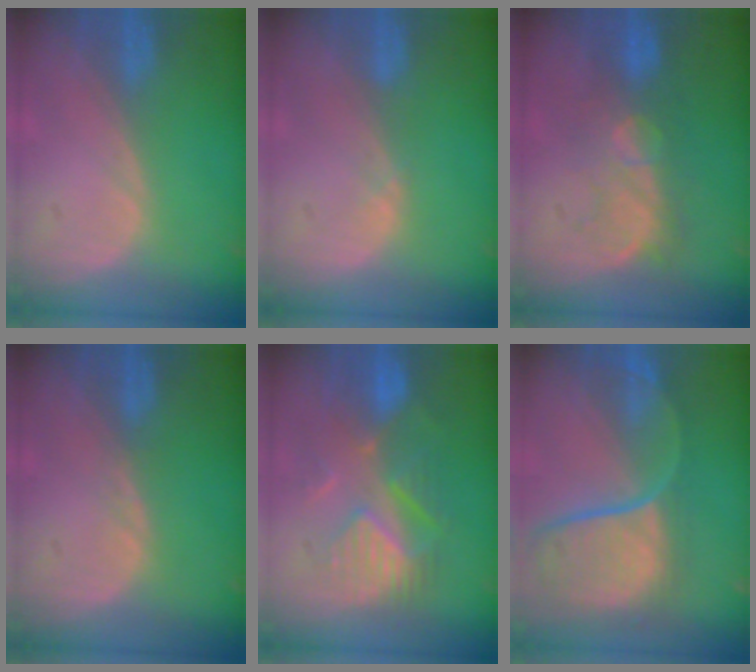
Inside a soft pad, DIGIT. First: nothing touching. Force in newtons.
{"total": 0.7, "press": 0.6, "slide": 0.4}
{"total": 8.1, "press": 7.8, "slide": 2.2}
{"total": 0.7, "press": 0.7, "slide": 0.2}
{"total": 8.5, "press": 8.5, "slide": 0.8}
{"total": 12.0, "press": 9.9, "slide": 6.8}